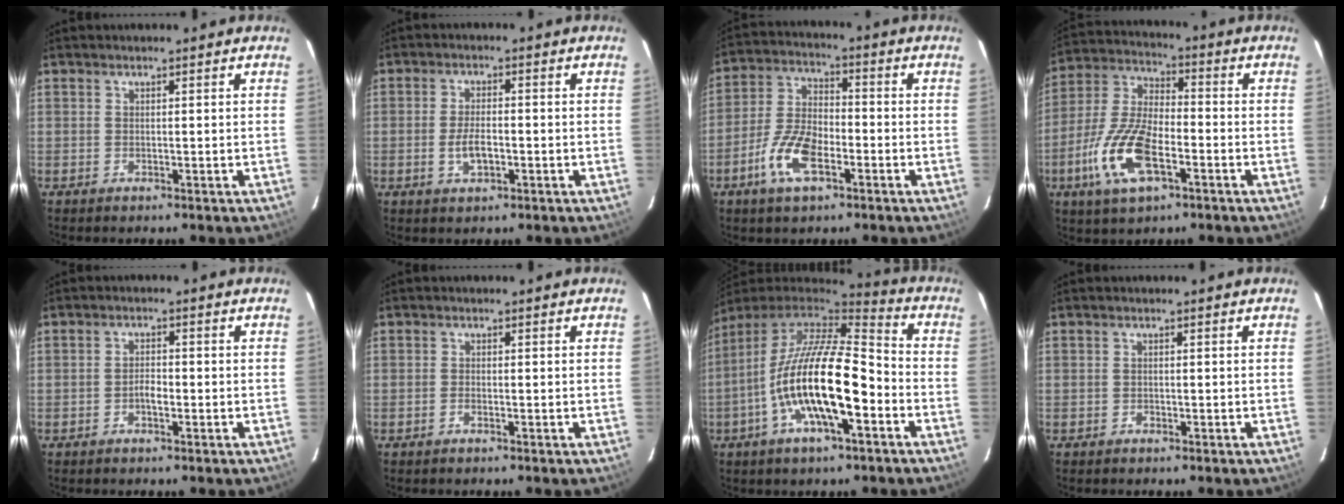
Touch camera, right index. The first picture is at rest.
{"total": 4.4, "force": [-1.4, 1.8, 3.8], "torque": [-0.076, -0.001, -0.023]}
{"total": 10.6, "force": [-5.0, 4.7, 8.0], "torque": [-0.172, 0.003, -0.097]}
{"total": 14.8, "force": [-5.9, 6.3, 12.0], "torque": [-0.264, -0.006, -0.114]}
{"total": 2.0, "force": [-1.0, 1.0, 1.5], "torque": [-0.030, 0.004, -0.019]}
{"total": 0.7, "force": [-0.6, 0.2, 0.4], "torque": [-0.009, 0.001, -0.012]}
{"total": 18.9, "force": [-6.1, 5.4, 17.1], "torque": [-0.314, -0.016, -0.117]}
{"total": 0.5, "force": [-0.4, 0.3, -0.1], "torque": [0.003, 0.001, -0.008]}